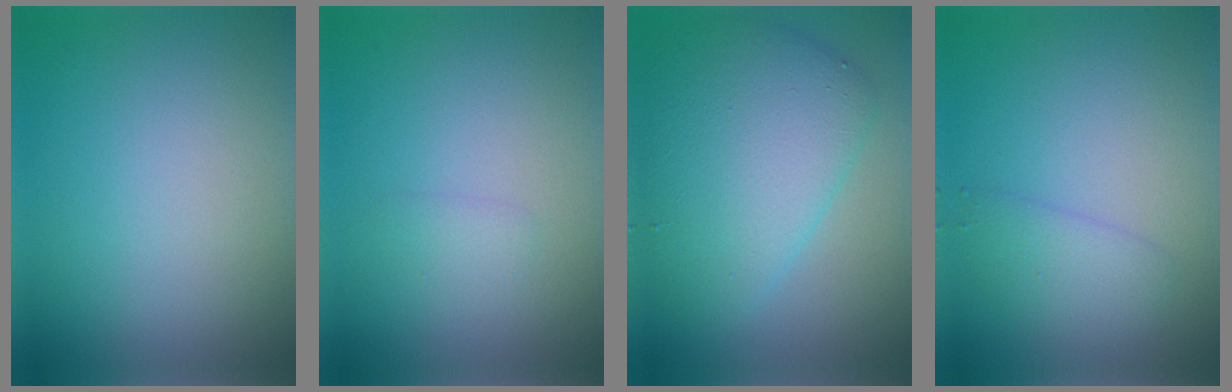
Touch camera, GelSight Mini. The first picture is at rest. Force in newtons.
{"total": 0.9, "press": 0.9, "slide": 0.1}
{"total": 7.8, "press": 7.8, "slide": 0.2}
{"total": 2.1, "press": 2.1, "slide": 0.1}